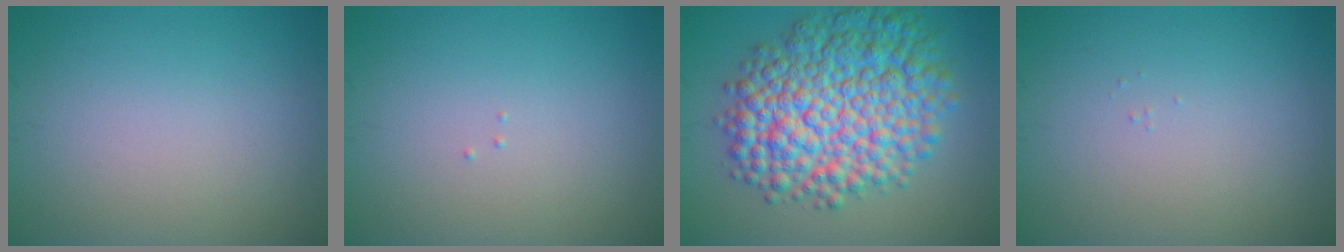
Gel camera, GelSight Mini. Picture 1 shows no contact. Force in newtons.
{"total": 0.0}
{"total": 11.6, "press": 11.6, "slide": 0.2}
{"total": 0.0}